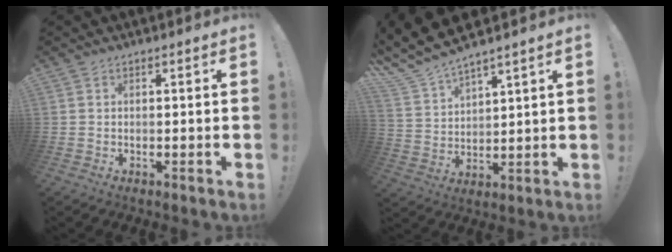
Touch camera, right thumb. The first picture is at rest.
{"total": 8.2, "force": [7.5, 1.7, 2.7], "torque": [-0.080, -0.060, 0.144]}